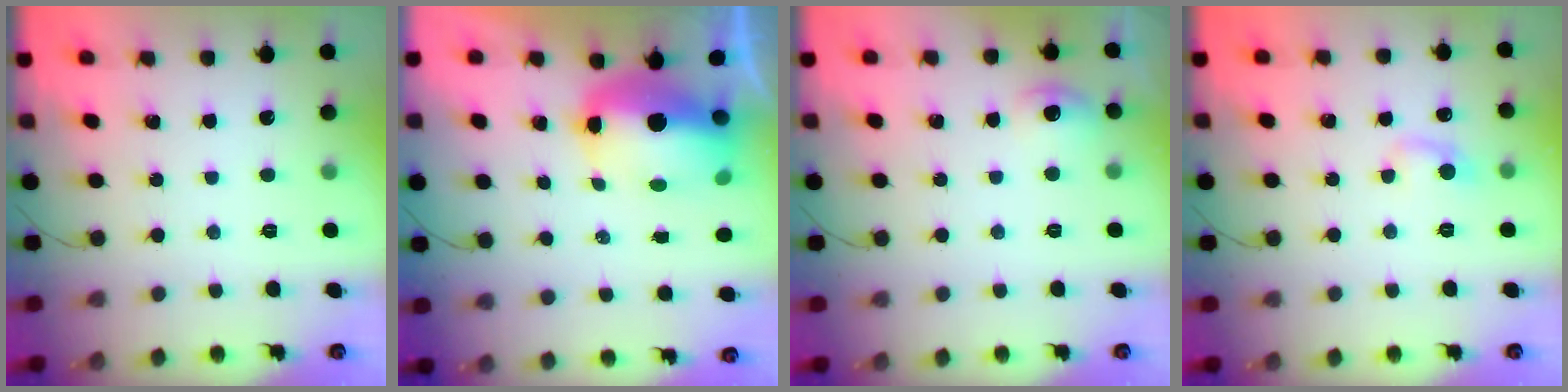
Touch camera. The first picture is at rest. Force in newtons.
{"total": 13.6, "press": 13.4, "slide": 2.8}
{"total": 6.0, "press": 5.8, "slide": 1.7}
{"total": 4.8, "press": 4.5, "slide": 1.5}